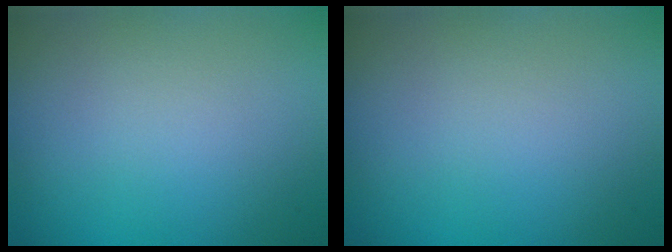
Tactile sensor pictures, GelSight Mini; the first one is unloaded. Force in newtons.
{"total": 0.0}